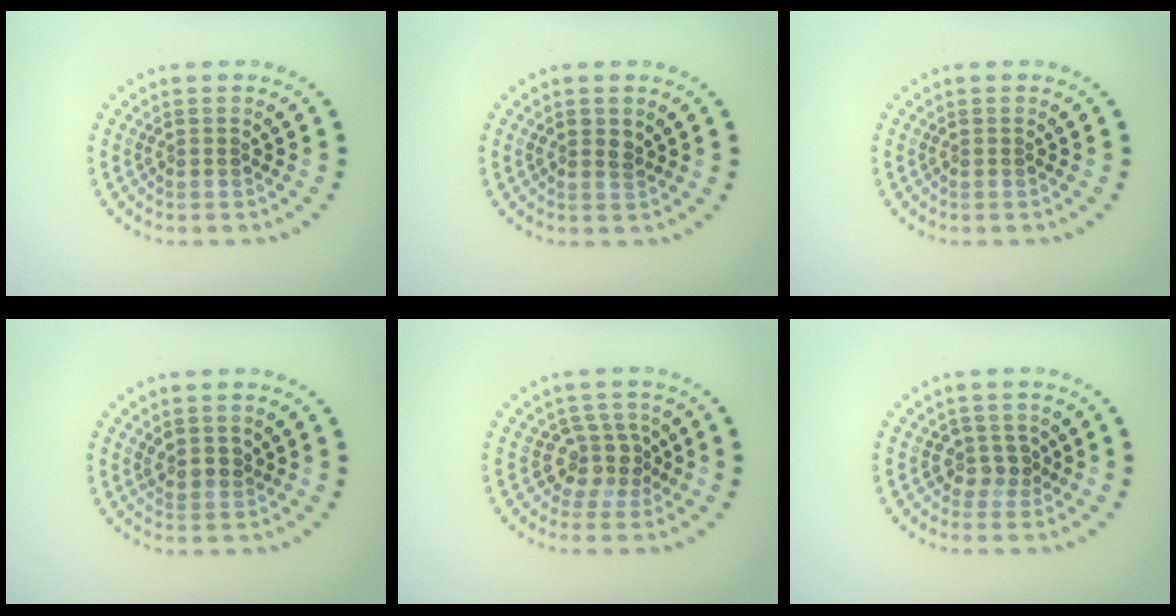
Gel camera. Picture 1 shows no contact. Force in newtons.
{"total": 1.2, "press": 1.1, "slide": 0.3}
{"total": 0.0}
{"total": 1.9, "press": 1.7, "slide": 0.8}
{"total": 2.9, "press": 2.2, "slide": 1.9}
{"total": 1.8, "press": 1.4, "slide": 1.1}